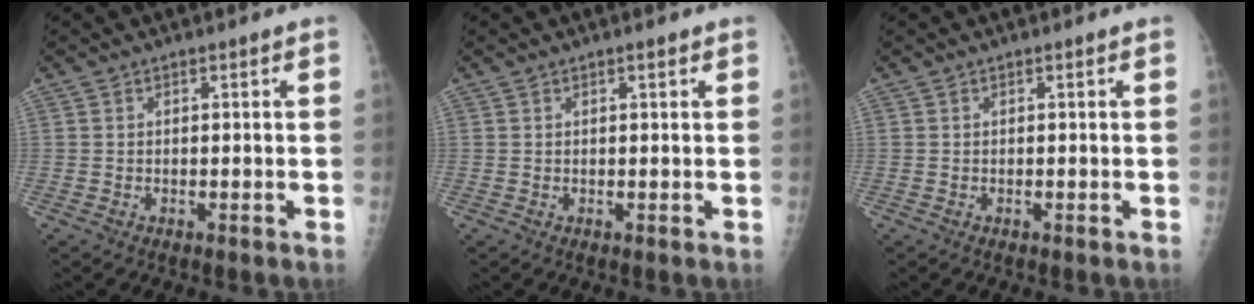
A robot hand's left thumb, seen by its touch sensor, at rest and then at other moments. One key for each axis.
{"total": 0.8, "fx": 0.6, "fy": 0.2, "fz": 0.6, "tx": -0.009, "ty": -0.001, "tz": 0.008}
{"total": 0.0}